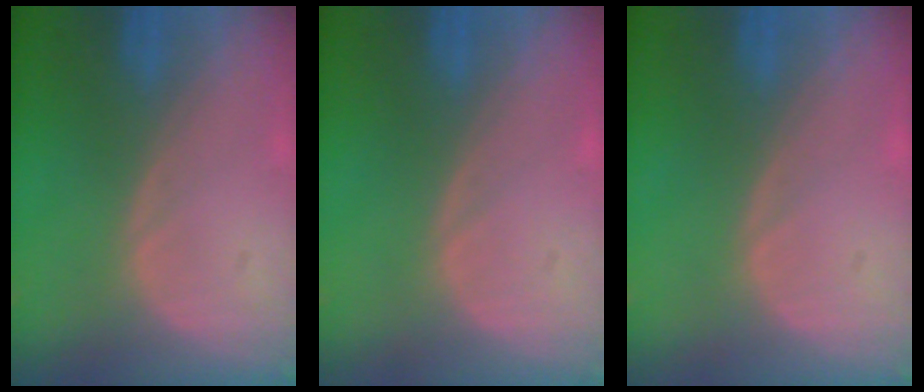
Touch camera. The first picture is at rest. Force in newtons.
{"total": 0.0}
{"total": 0.0}